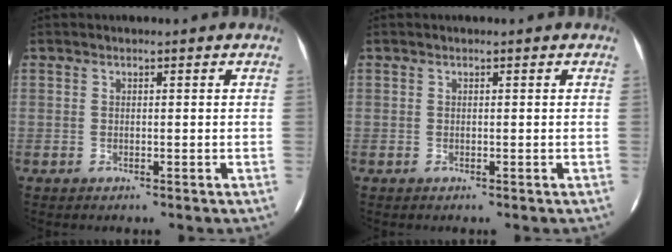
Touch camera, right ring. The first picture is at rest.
{"total": 0.0}